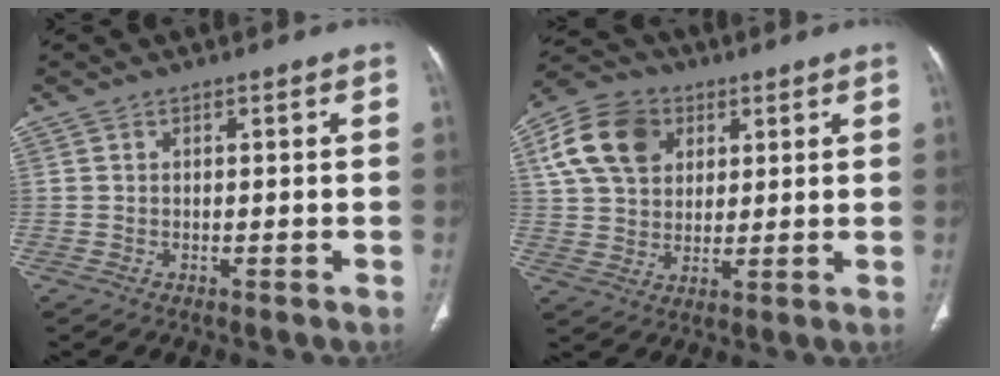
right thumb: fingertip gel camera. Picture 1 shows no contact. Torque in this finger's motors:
{"motor_torque": [-0.61, 1.04, 0.28, 0.41, 0.10]}